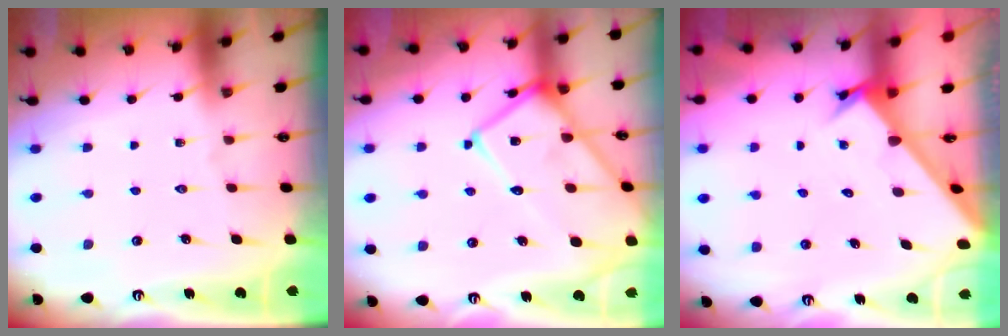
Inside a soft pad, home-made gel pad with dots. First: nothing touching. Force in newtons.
{"total": 18.6, "press": 18.5, "slide": 1.3}
{"total": 2.6, "press": 2.6, "slide": 0.3}